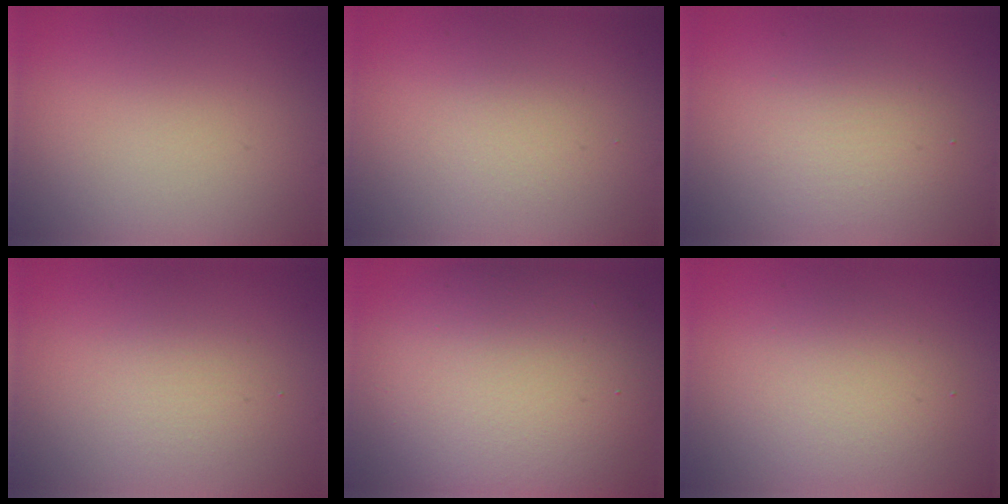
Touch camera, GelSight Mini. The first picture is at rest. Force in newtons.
{"total": 1.3, "press": 1.3, "slide": 0.1}
{"total": 2.6, "press": 2.6, "slide": 0.3}
{"total": 1.8, "press": 1.8, "slide": 0.1}
{"total": 12.5, "press": 12.4, "slide": 1.2}
{"total": 3.2, "press": 3.1, "slide": 0.1}